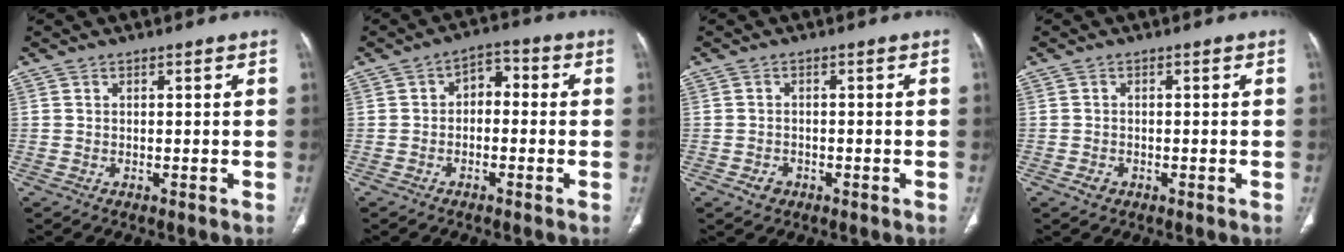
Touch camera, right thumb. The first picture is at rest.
{"total": 4.7, "force": [-0.4, 3.2, 3.4], "torque": [-0.033, 0.025, -0.020]}
{"total": 2.3, "force": [-1.1, 1.8, 0.9], "torque": [-0.011, 0.008, -0.013]}
{"total": 1.5, "force": [-0.7, 1.1, 0.7], "torque": [-0.011, 0.004, -0.010]}